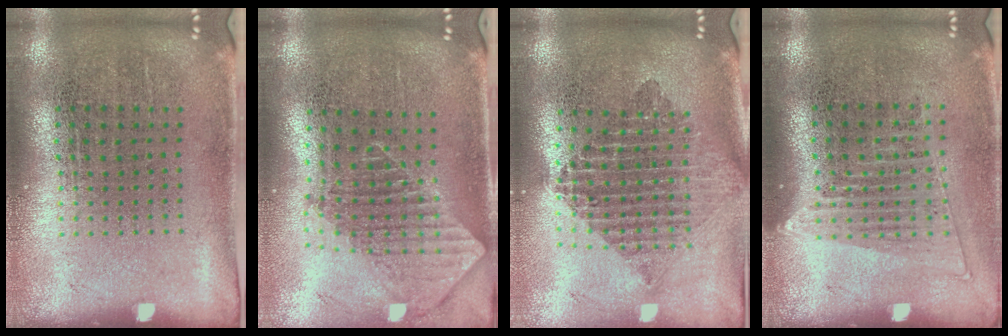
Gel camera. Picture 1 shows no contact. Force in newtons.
{"total": 1.9, "press": 1.5, "slide": 1.2}
{"total": 2.1, "press": 1.7, "slide": 1.3}
{"total": 1.4, "press": 1.2, "slide": 0.7}